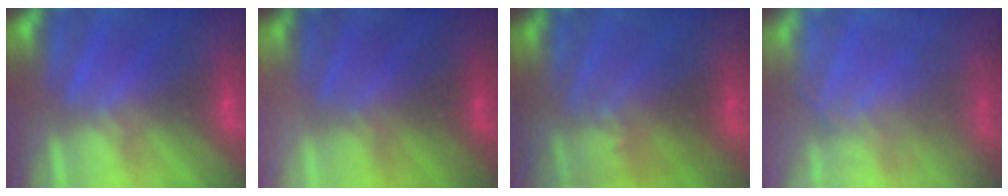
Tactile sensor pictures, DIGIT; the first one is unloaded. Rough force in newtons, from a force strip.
{"total": 2.4}
{"total": 2.9}
{"total": 11.4}